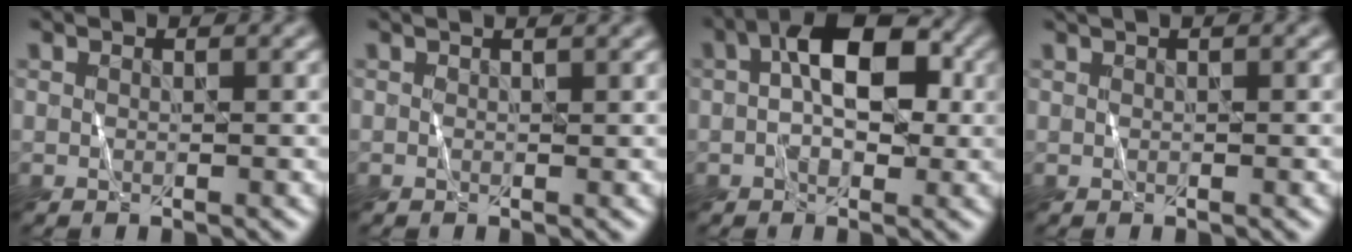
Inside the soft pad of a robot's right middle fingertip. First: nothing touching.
{"total": 1.9, "force": [1.2, 0.8, 1.2], "torque": [-0.010, 0.006, -0.006]}
{"total": 6.3, "force": [0.5, 3.4, 5.2], "torque": [-0.079, 0.013, 0.000]}
{"total": 1.0, "force": [0.6, 0.3, 0.7], "torque": [-0.014, 0.001, 0.005]}